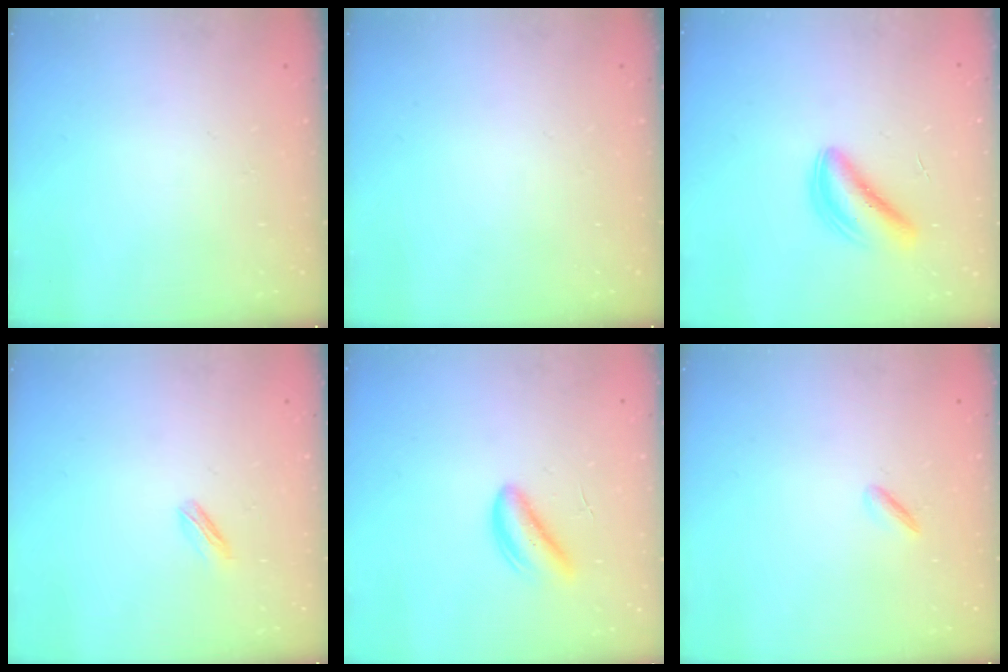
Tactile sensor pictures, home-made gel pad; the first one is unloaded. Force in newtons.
{"total": 0.0}
{"total": 6.1, "press": 6.1, "slide": 0.5}
{"total": 1.8, "press": 1.7, "slide": 0.5}
{"total": 4.1, "press": 4.1, "slide": 0.1}
{"total": 1.9, "press": 1.8, "slide": 0.6}